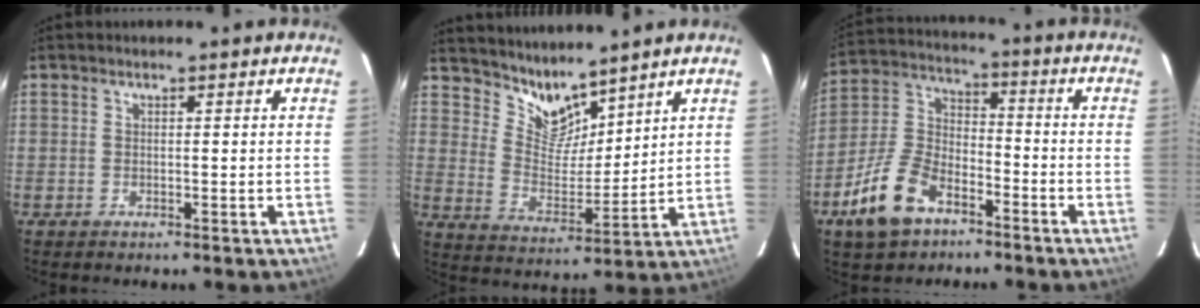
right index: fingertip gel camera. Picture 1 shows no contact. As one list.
[{"total": 8.0, "force": [7.3, 2.7, 2.1], "torque": [-0.036, -0.010, 0.143]}, {"total": 13.4, "force": [-7.8, 7.4, 8.0], "torque": [-0.180, 0.017, -0.142]}]